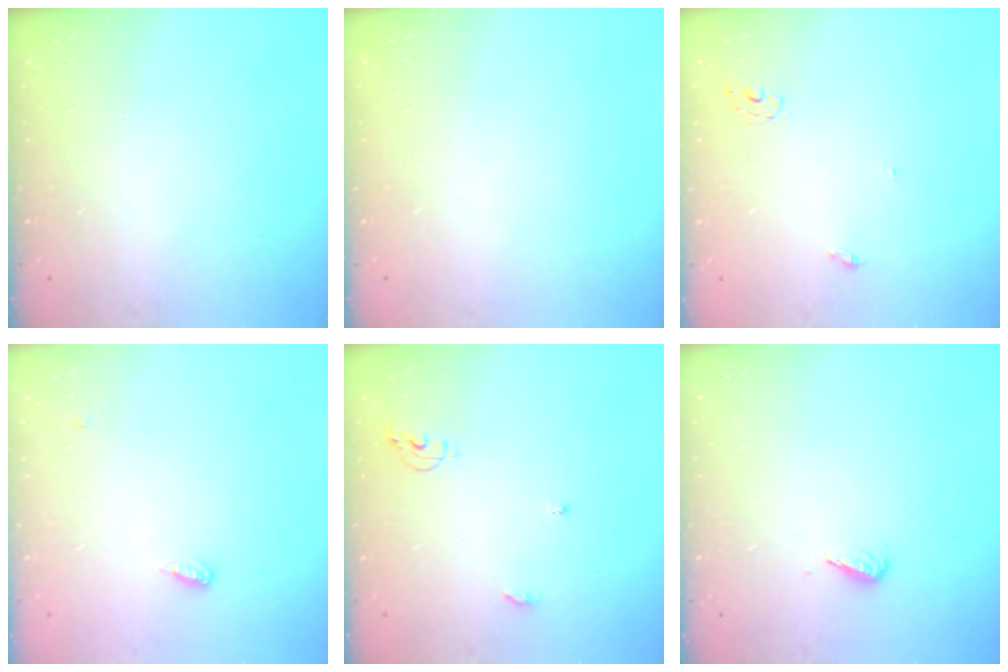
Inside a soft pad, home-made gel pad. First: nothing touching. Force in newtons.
{"total": 0.0}
{"total": 2.8, "press": 2.8, "slide": 0.2}
{"total": 3.6, "press": 3.5, "slide": 0.7}
{"total": 5.4, "press": 5.4, "slide": 0.4}
{"total": 2.7, "press": 2.7, "slide": 0.6}